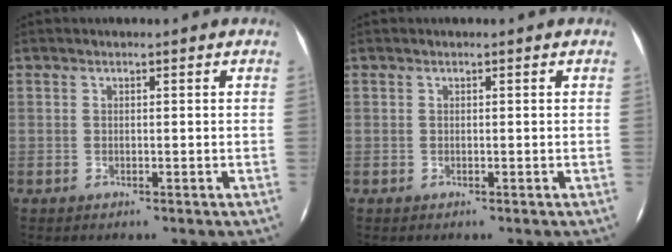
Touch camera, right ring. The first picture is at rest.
{"total": 0.0}